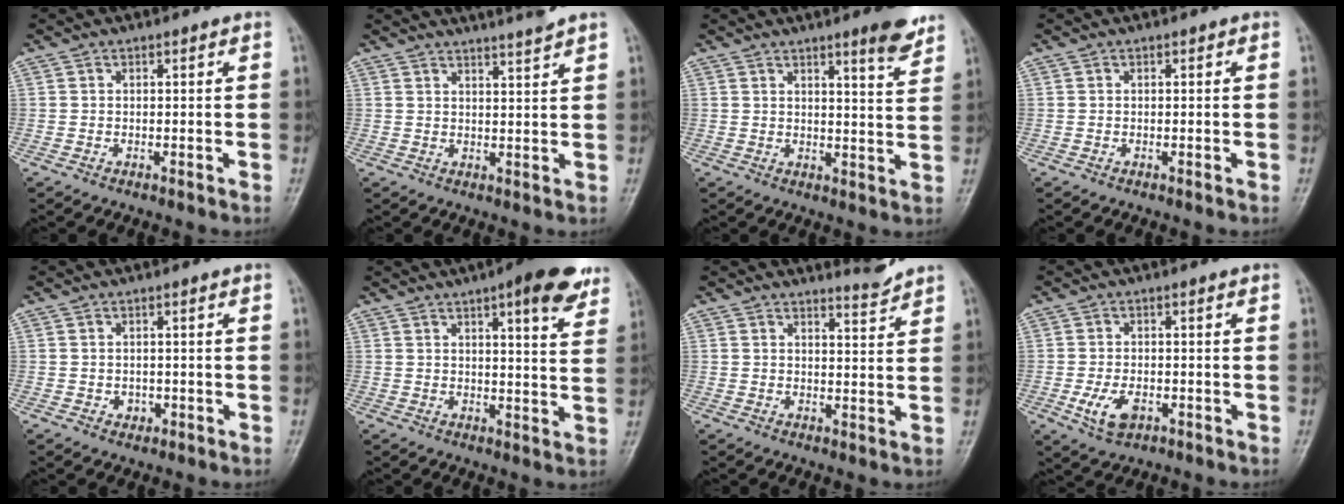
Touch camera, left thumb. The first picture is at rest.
{"total": 5.7, "force": [5.0, -0.2, 2.8], "torque": [-0.038, -0.016, 0.073]}
{"total": 6.5, "force": [4.7, 0.9, 4.4], "torque": [-0.047, -0.032, 0.064]}
{"total": 0.0}
{"total": 1.6, "force": [-0.6, 1.4, 0.5], "torque": [0.003, 0.003, -0.004]}
{"total": 11.2, "force": [6.8, 2.9, 8.4], "torque": [-0.083, -0.029, 0.082]}
{"total": 3.0, "force": [3.0, -0.2, 0.4], "torque": [-0.002, -0.036, 0.050]}
{"total": 5.1, "force": [-2.0, 3.0, 3.6], "torque": [-0.068, -0.001, -0.029]}